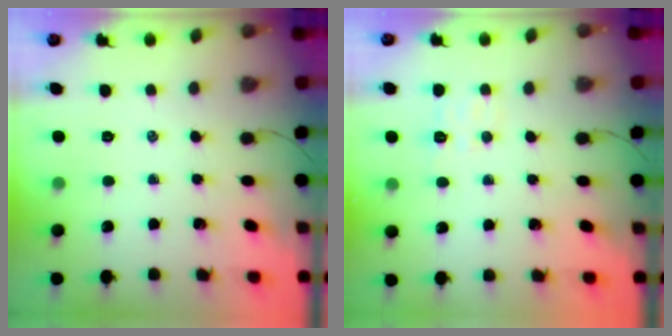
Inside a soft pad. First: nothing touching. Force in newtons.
{"total": 7.0, "press": 6.9, "slide": 1.4}